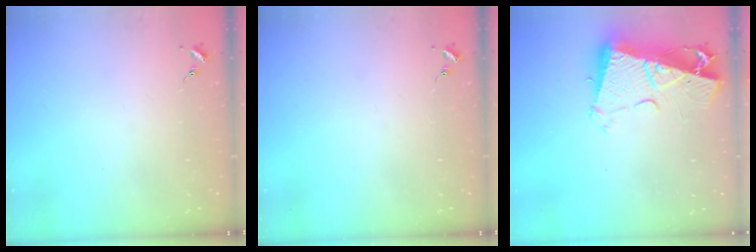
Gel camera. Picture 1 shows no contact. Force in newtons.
{"total": 0.0}
{"total": 14.0, "press": 13.9, "slide": 1.6}